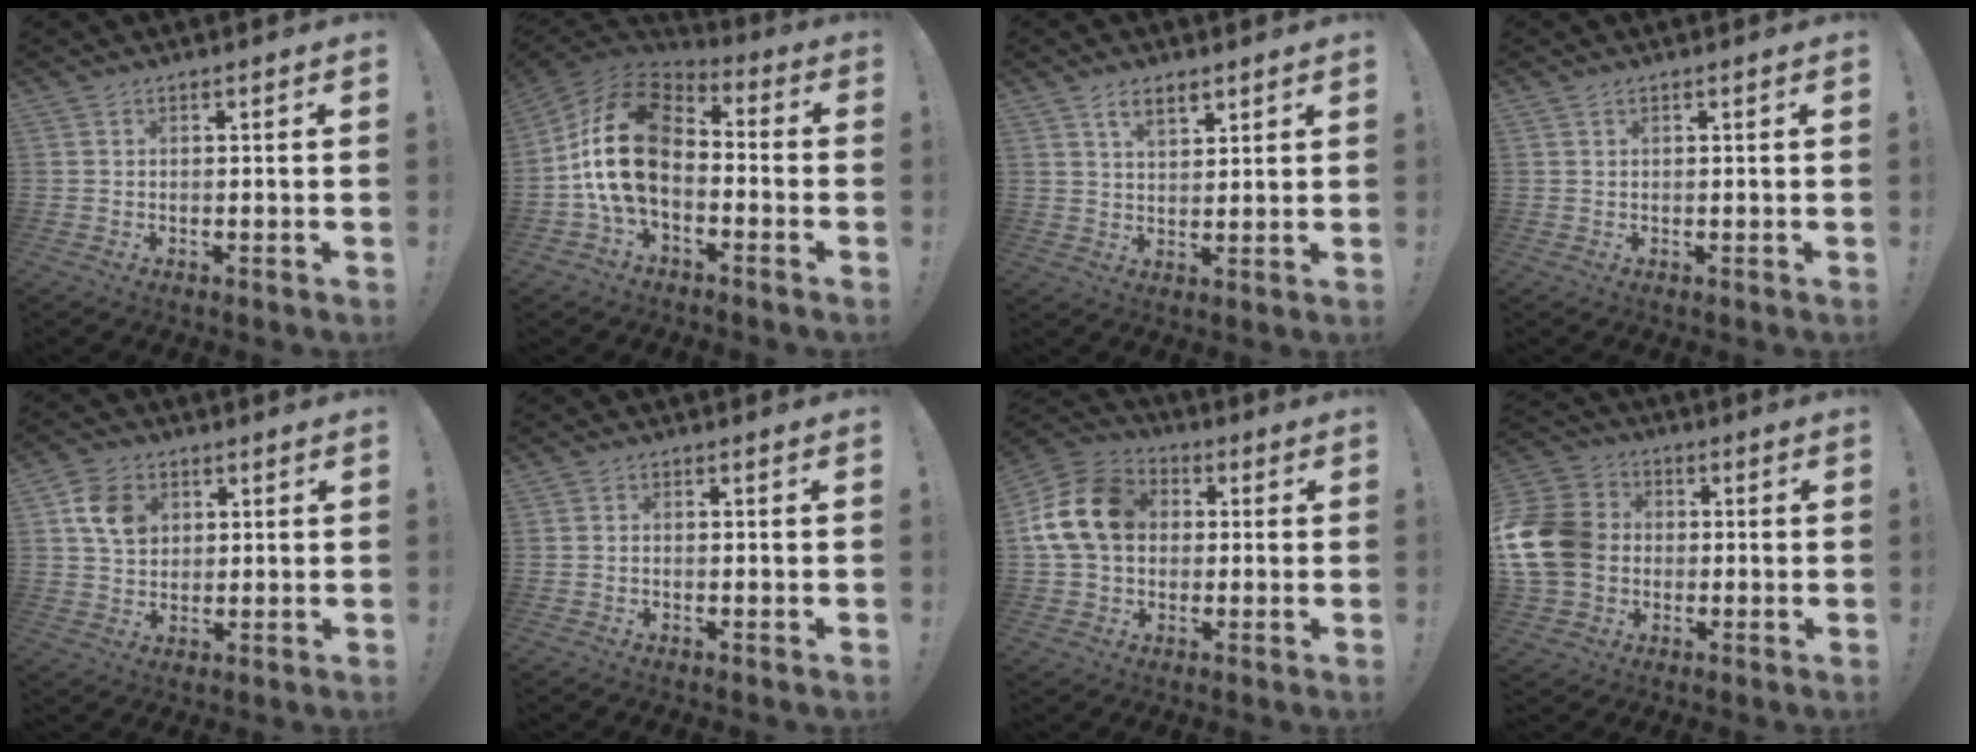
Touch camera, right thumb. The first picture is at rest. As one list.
[{"total": 18.6, "force": [-1.1, 11.5, 14.6], "torque": [-0.280, 0.020, -0.013]}, {"total": 5.9, "force": [3.8, 2.9, 3.6], "torque": [-0.056, -0.014, 0.067]}, {"total": 0.8, "force": [0.5, 0.4, 0.5], "torque": [-0.016, 0.005, 0.011]}, {"total": 8.9, "force": [3.0, 6.9, 4.6], "torque": [-0.064, 0.002, 0.060]}, {"total": 0.5, "force": [-0.4, 0.2, 0.3], "torque": [-0.010, 0.002, -0.006]}, {"total": 16.6, "force": [2.5, 12.9, 10.1], "torque": [-0.179, 0.016, 0.054]}, {"total": 17.1, "force": [-0.4, 14.0, 9.8], "torque": [-0.178, 0.019, 0.000]}]